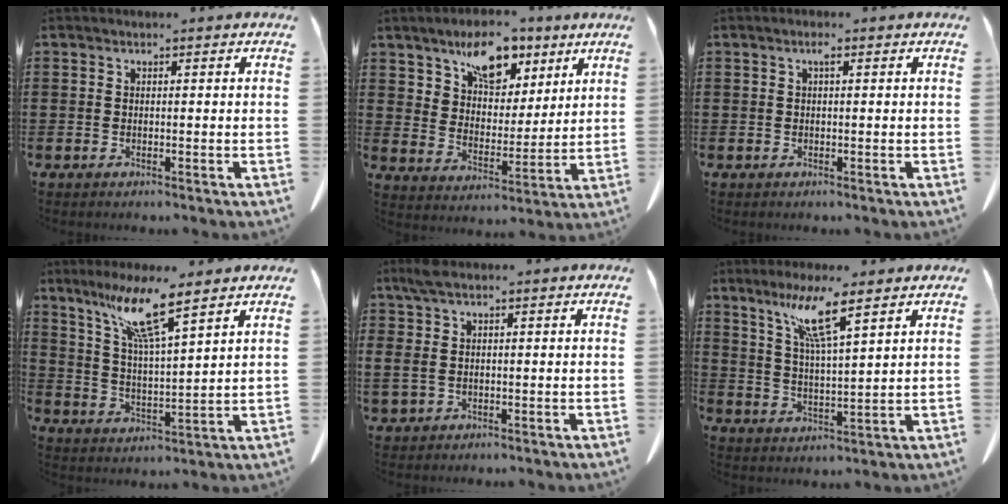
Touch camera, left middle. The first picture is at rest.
{"total": 9.6, "force": [6.6, 5.4, 4.4], "torque": [-0.092, -0.012, 0.117]}
{"total": 1.2, "force": [0.3, 0.4, 1.0], "torque": [-0.023, 0.004, 0.004]}
{"total": 10.3, "force": [7.5, 0.7, 7.0], "torque": [-0.158, -0.021, 0.129]}
{"total": 3.2, "force": [1.1, 1.8, 2.5], "torque": [-0.061, 0.005, 0.019]}
{"total": 8.5, "force": [5.8, 0.4, 6.2], "torque": [-0.137, -0.011, 0.099]}